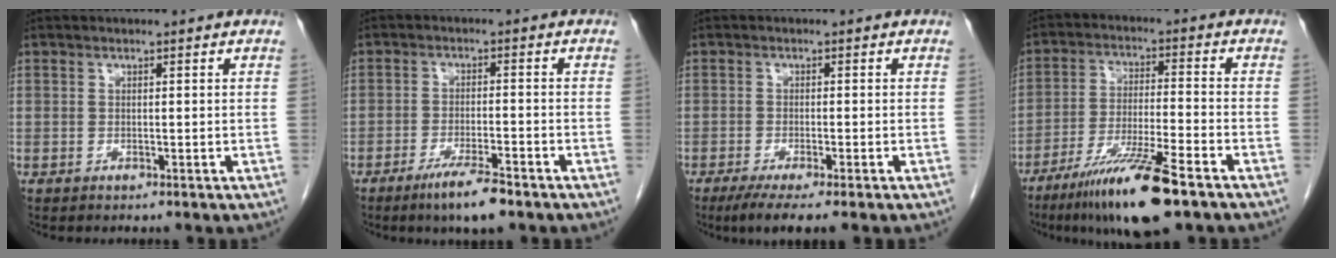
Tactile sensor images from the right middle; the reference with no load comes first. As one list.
[{"total": 6.2, "force": [-4.3, 0.5, 4.4], "torque": [-0.084, -0.011, -0.073]}, {"total": 5.8, "force": [-4.1, 0.1, 4.1], "torque": [-0.060, -0.014, -0.064]}, {"total": 12.8, "force": [-8.4, 0.7, 9.6], "torque": [-0.181, -0.032, -0.148]}]